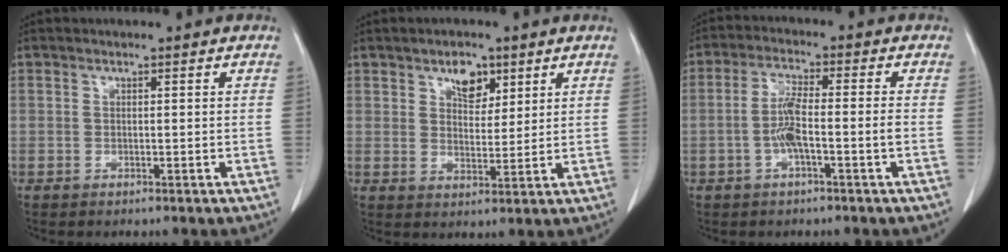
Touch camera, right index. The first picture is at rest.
{"total": 4.9, "force": [2.9, 2.7, 2.8], "torque": [-0.044, 0.001, 0.049]}
{"total": 5.7, "force": [-1.6, 0.3, 5.5], "torque": [-0.115, 0.009, -0.030]}